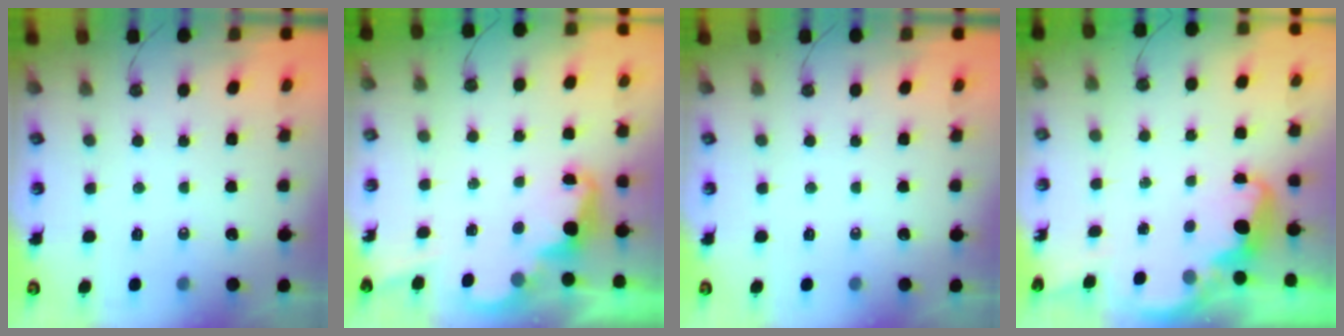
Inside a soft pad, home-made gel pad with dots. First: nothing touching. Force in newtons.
{"total": 2.4, "press": 2.3, "slide": 0.5}
{"total": 0.0}
{"total": 2.9, "press": 2.9, "slide": 0.6}